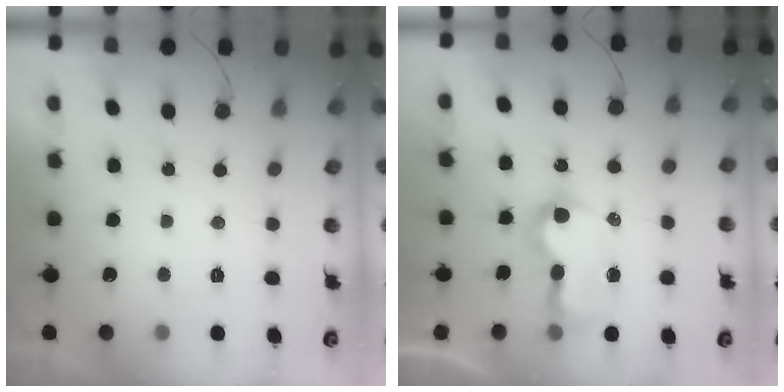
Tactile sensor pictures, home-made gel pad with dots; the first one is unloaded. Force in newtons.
{"total": 8.0, "press": 8.0, "slide": 0.2}